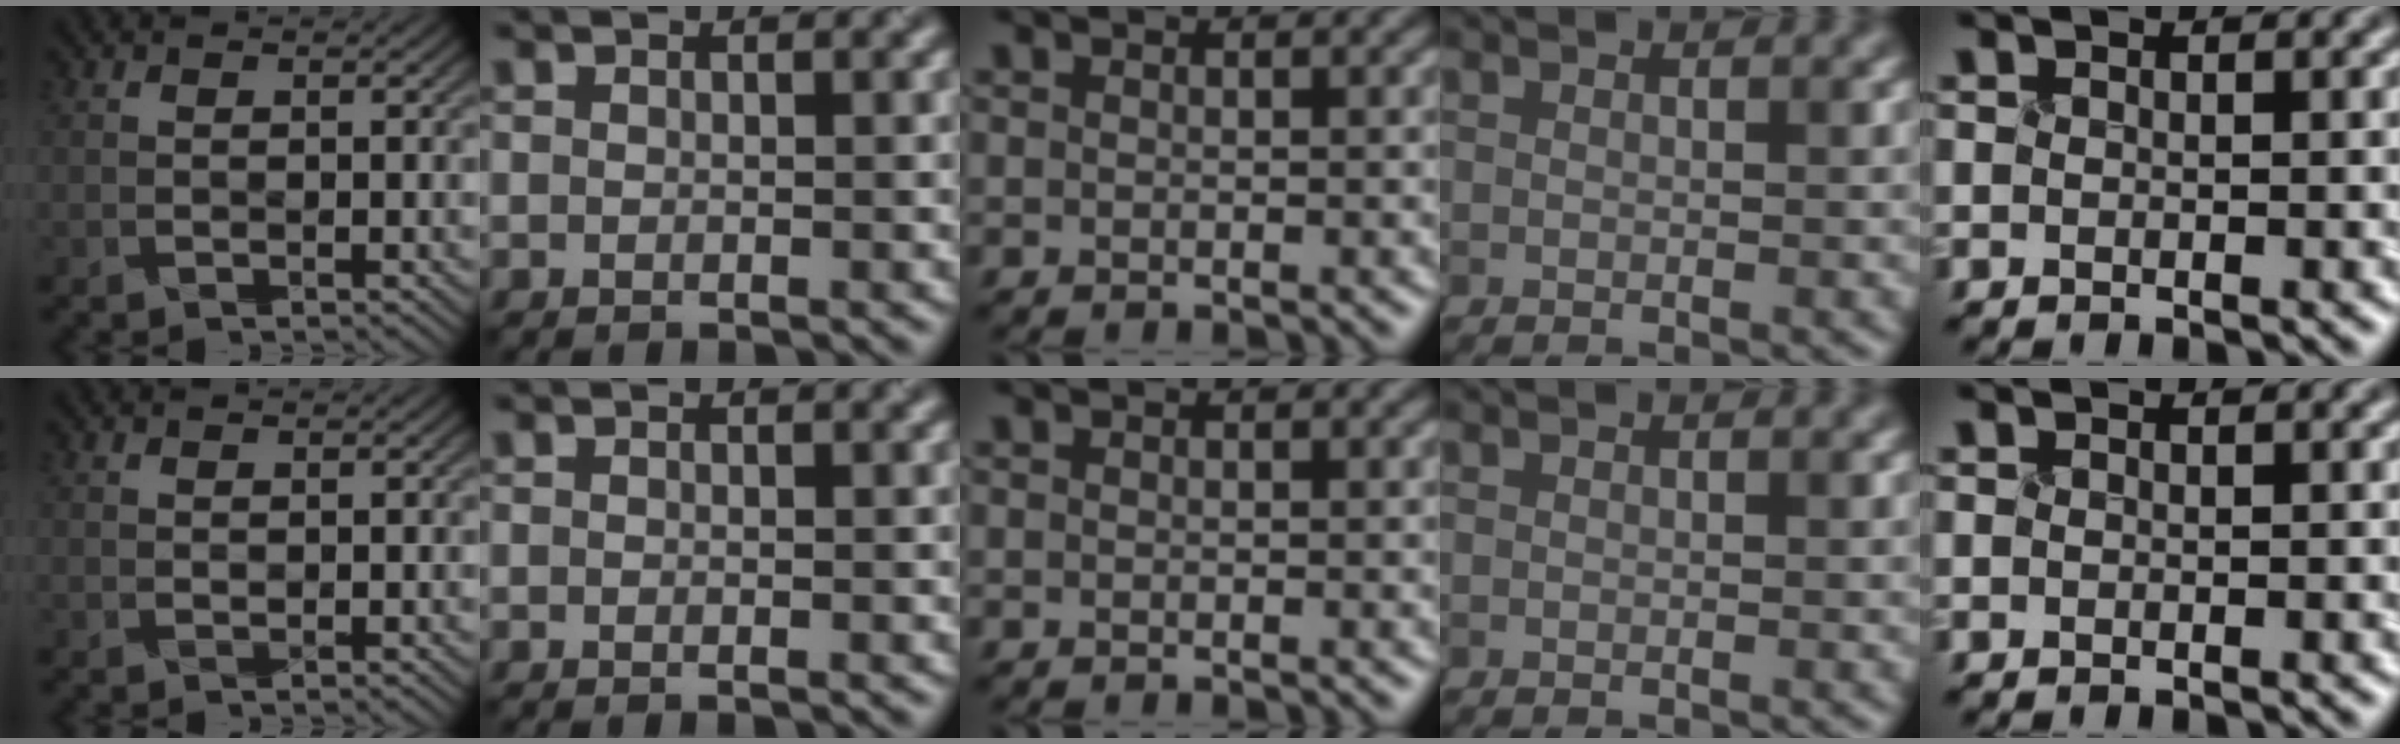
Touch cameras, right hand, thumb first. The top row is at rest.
{"thumb": {"total": 0.5, "force": [0.3, 0.3, 0.3], "torque": [-0.006, -0.003, 0.007]}}